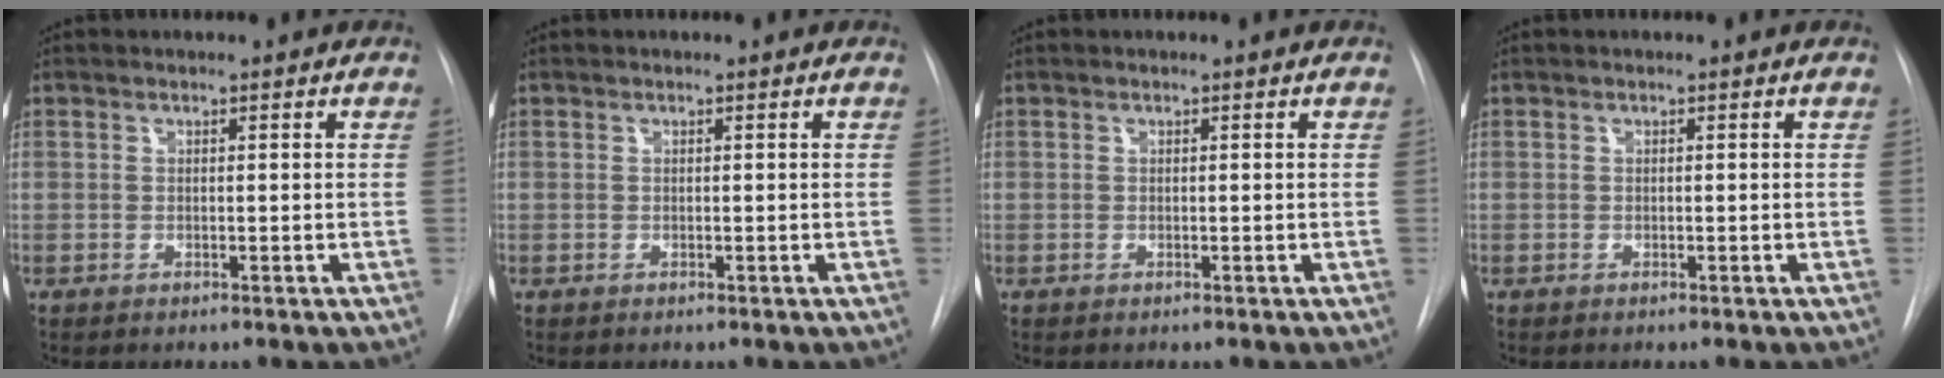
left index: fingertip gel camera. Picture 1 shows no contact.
{"total": 0.0}
{"total": 0.0}
{"total": 0.0}